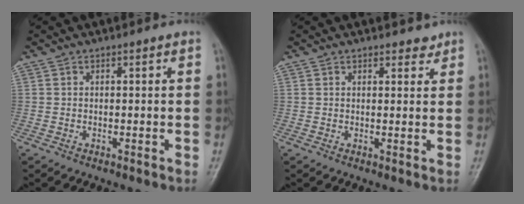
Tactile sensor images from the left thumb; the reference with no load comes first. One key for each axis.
{"total": 1.9, "fx": 1.6, "fy": 0.9, "fz": 0.5, "tx": 0.008, "ty": -0.010, "tz": 0.017}